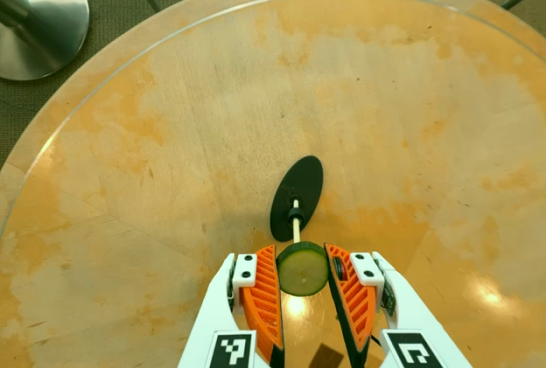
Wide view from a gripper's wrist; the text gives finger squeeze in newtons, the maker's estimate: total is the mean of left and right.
{"total": 8.3, "left": 8.6, "right": 8.0}